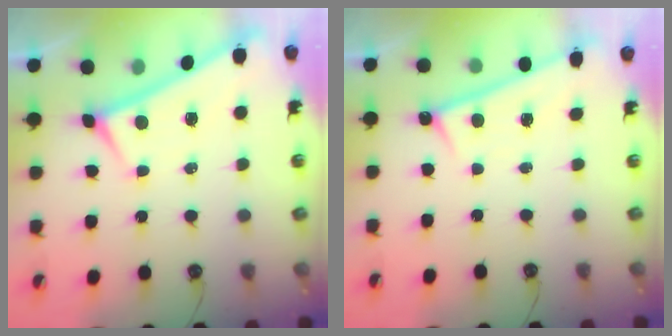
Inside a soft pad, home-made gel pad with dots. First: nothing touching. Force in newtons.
{"total": 0.9, "press": 0.0, "slide": 0.9}